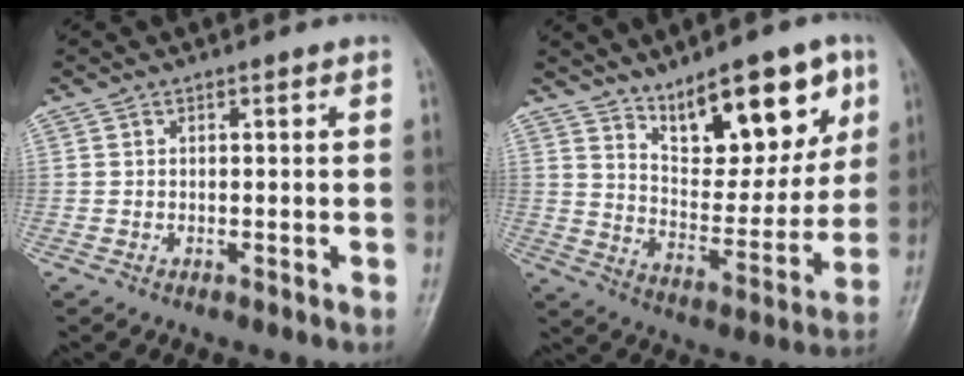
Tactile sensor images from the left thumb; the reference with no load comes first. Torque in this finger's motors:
{"motor_torque": [0.36, 0.33, -0.11, -0.31, 0.11]}